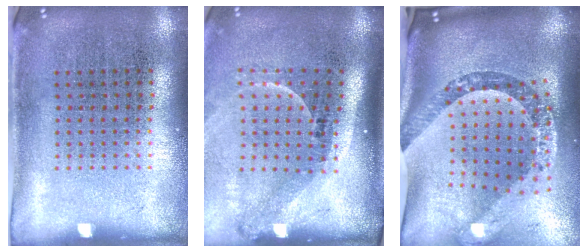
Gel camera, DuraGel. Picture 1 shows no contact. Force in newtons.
{"total": 2.3, "press": 1.5, "slide": 1.7}
{"total": 3.7, "press": 2.6, "slide": 2.6}